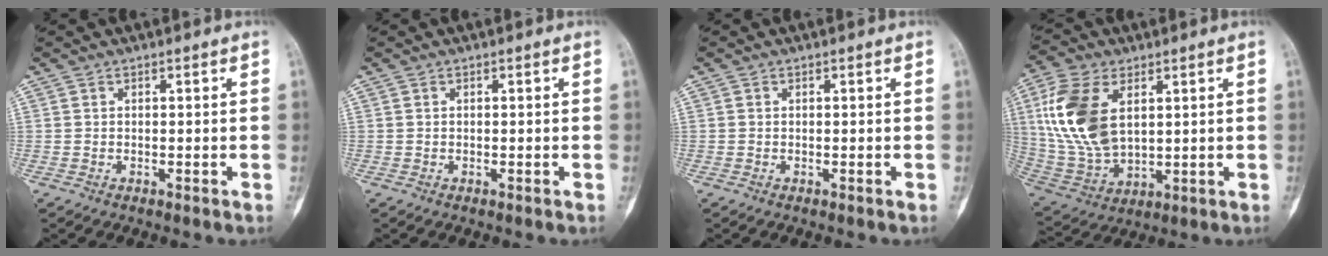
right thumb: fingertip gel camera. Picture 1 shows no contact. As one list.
[{"total": 0.0}, {"total": 0.0}, {"total": 16.5, "force": [4.3, 9.8, 12.6], "torque": [-0.258, -0.012, 0.095]}]